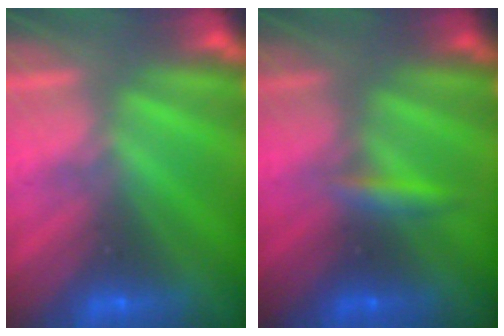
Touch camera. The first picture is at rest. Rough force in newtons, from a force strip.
{"total": 2.3}